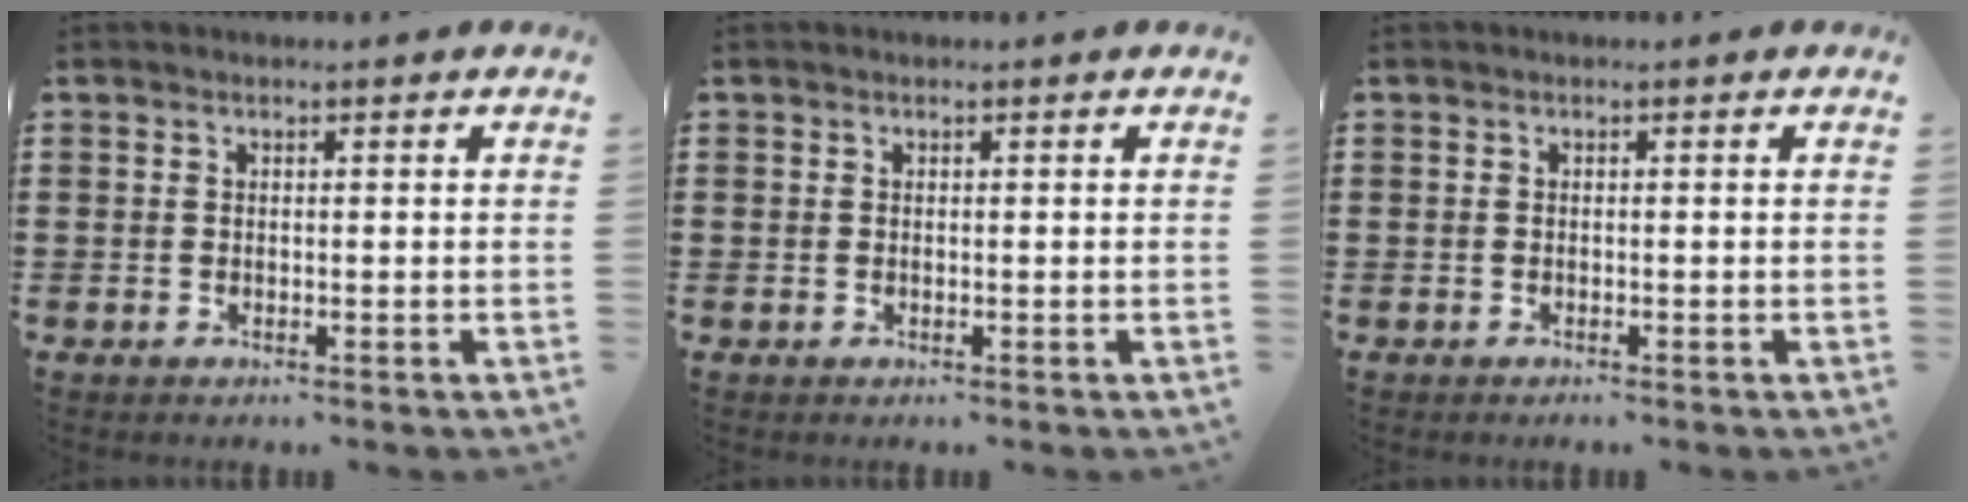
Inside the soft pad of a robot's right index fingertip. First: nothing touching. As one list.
[{"total": 0.0}, {"total": 0.0}]